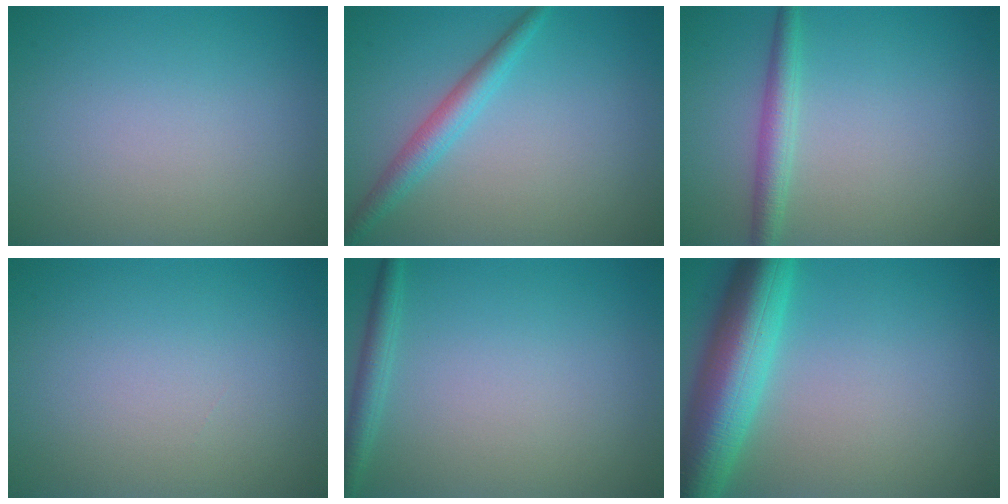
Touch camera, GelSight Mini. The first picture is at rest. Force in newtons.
{"total": 2.7, "press": 2.7, "slide": 0.0}
{"total": 2.4, "press": 2.4, "slide": 0.0}
{"total": 0.0}
{"total": 1.8, "press": 1.8, "slide": 0.1}
{"total": 8.9, "press": 8.9, "slide": 0.3}